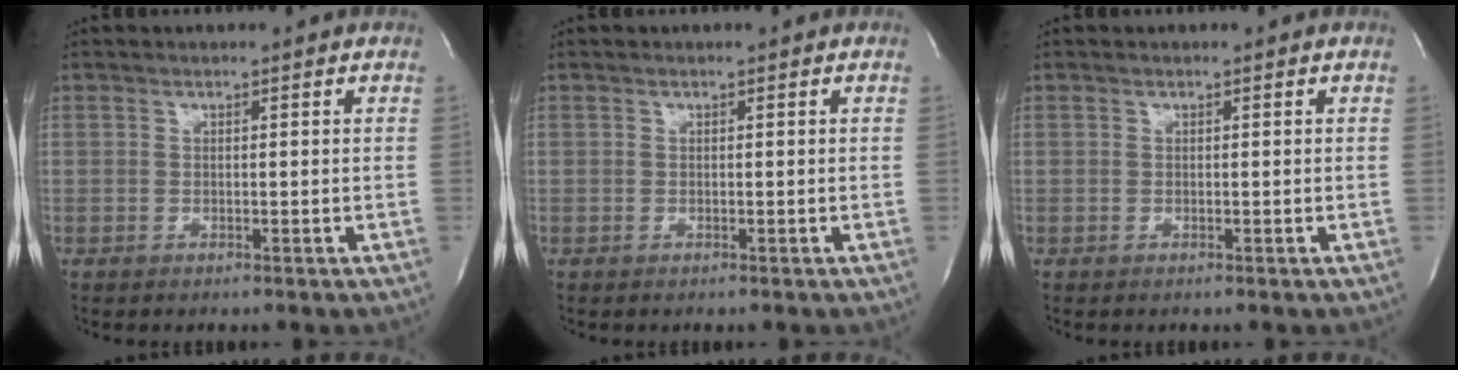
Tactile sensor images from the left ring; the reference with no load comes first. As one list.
[{"total": 0.0}, {"total": 0.0}]